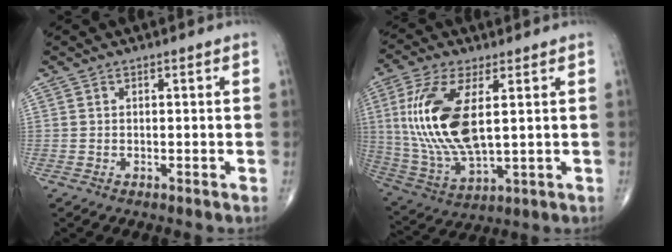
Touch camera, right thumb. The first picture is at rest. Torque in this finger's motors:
{"motor_torque": [-0.65, 1.74, 1.73, 0.50, 0.59]}